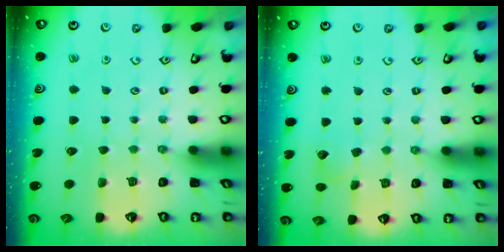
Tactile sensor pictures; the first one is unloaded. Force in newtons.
{"total": 4.9, "press": 4.8, "slide": 0.5}